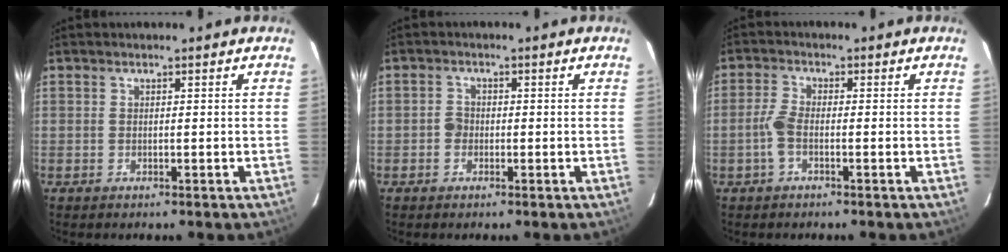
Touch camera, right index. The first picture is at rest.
{"total": 1.7, "force": [-0.6, 1.4, 0.5], "torque": [-0.011, 0.005, -0.013]}
{"total": 3.3, "force": [-1.3, 1.0, 2.8], "torque": [-0.072, 0.005, -0.027]}